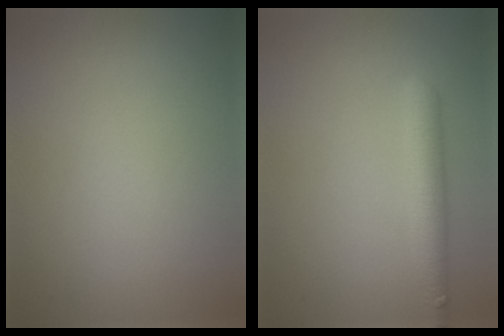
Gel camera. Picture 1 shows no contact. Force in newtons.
{"total": 3.9, "press": 3.9, "slide": 0.1}